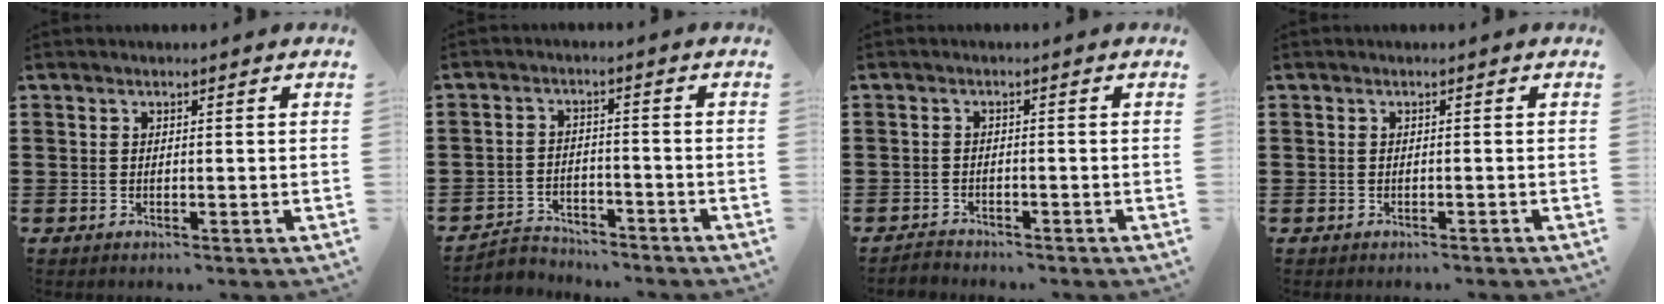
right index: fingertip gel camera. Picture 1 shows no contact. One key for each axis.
{"total": 3.3, "fx": -3.2, "fy": 0.8, "fz": -0.1, "tx": -0.015, "ty": 0.000, "tz": -0.070}
{"total": 1.4, "fx": -1.3, "fy": 0.3, "fz": 0.0, "tx": -0.006, "ty": 0.003, "tz": -0.029}
{"total": 0.6, "fx": -0.5, "fy": 0.3, "fz": -0.1, "tx": 0.002, "ty": 0.002, "tz": -0.012}